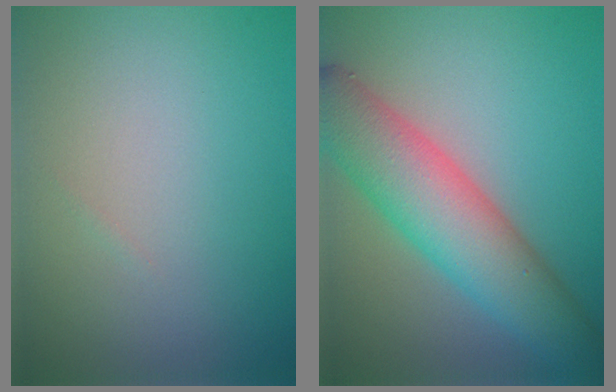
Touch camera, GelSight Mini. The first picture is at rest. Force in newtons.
{"total": 8.1, "press": 8.1, "slide": 0.3}